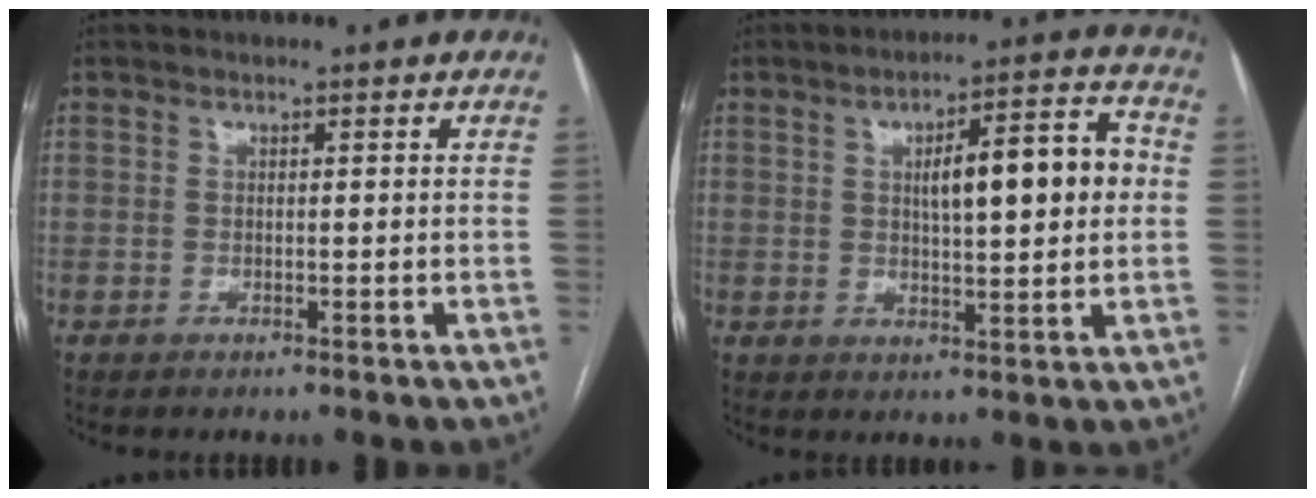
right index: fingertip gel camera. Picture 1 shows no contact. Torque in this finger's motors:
{"motor_torque": [0.67, 0.35, 0.43, 0.11]}